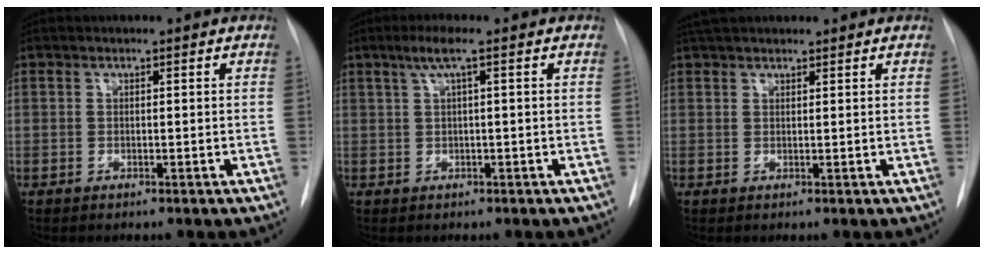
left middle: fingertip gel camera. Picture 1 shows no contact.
{"total": 2.9, "force": [1.2, -0.3, 2.7], "torque": [-0.061, 0.013, 0.025]}
{"total": 5.1, "force": [4.4, 1.5, 2.1], "torque": [-0.029, 0.036, 0.075]}